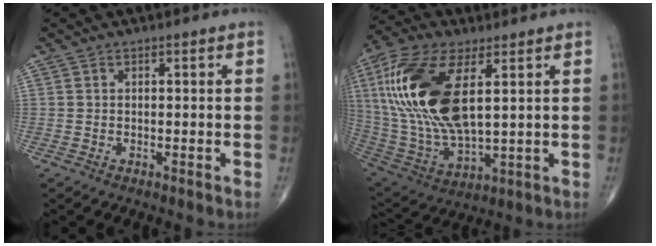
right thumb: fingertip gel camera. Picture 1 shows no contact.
{"total": 23.5, "force": [5.7, 10.7, 20.1], "torque": [-0.438, -0.021, 0.109]}